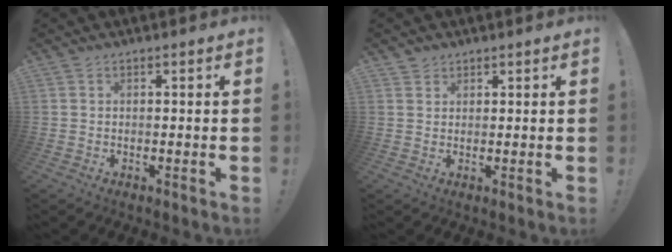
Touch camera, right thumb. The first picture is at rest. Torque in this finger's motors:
{"motor_torque": [-0.15, -0.07, 0.18, 0.03, 0.00]}